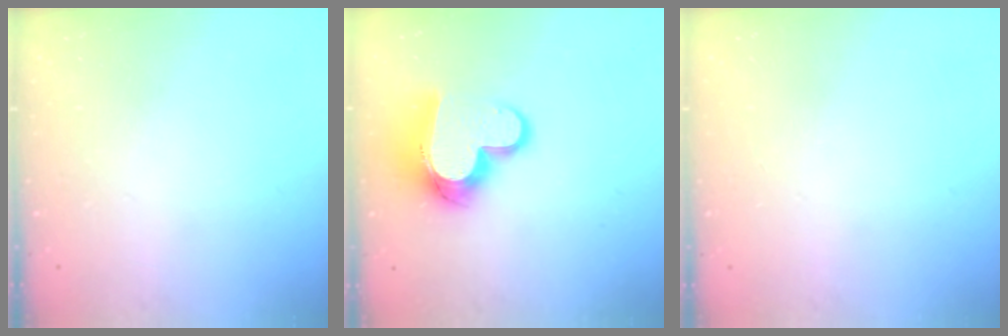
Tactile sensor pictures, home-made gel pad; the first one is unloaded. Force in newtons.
{"total": 15.0, "press": 14.9, "slide": 1.4}
{"total": 0.6, "press": 0.6, "slide": 0.2}